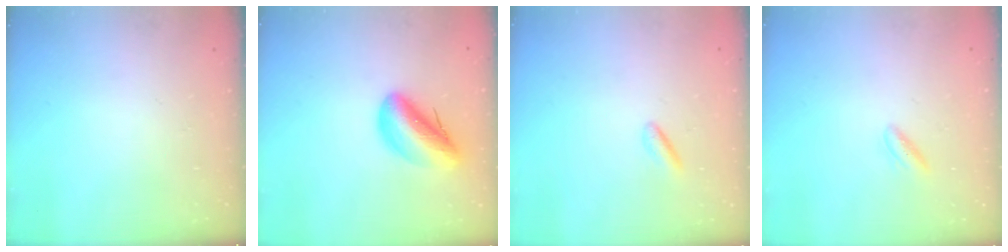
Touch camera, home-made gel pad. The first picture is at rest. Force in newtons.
{"total": 10.4, "press": 10.0, "slide": 2.7}
{"total": 1.0, "press": 0.8, "slide": 0.6}
{"total": 3.2, "press": 3.2, "slide": 0.6}